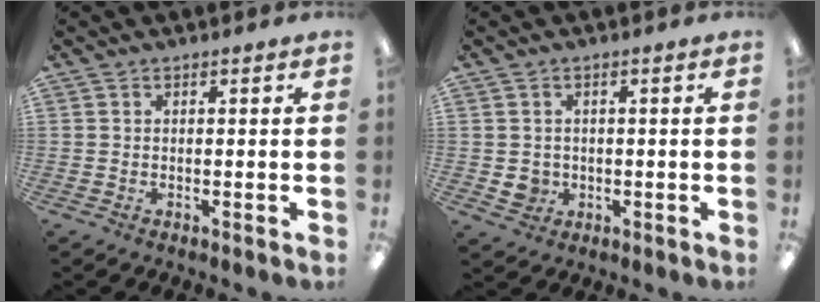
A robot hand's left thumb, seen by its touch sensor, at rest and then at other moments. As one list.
[{"total": 3.2, "force": [-0.3, 3.1, 0.9], "torque": [-0.010, 0.001, -0.005]}]